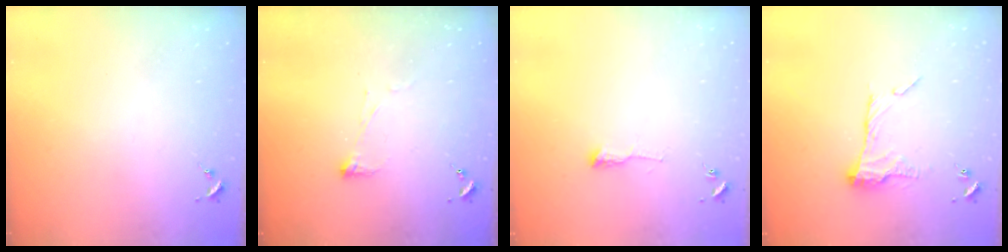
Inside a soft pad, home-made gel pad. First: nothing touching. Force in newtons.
{"total": 3.6, "press": 3.4, "slide": 1.0}
{"total": 4.5, "press": 4.4, "slide": 0.7}
{"total": 12.3, "press": 12.3, "slide": 0.8}